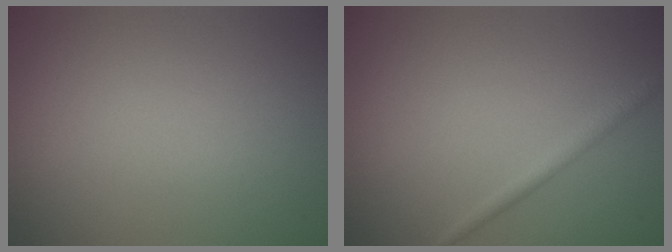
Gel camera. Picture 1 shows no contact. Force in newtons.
{"total": 1.4, "press": 1.4, "slide": 0.0}